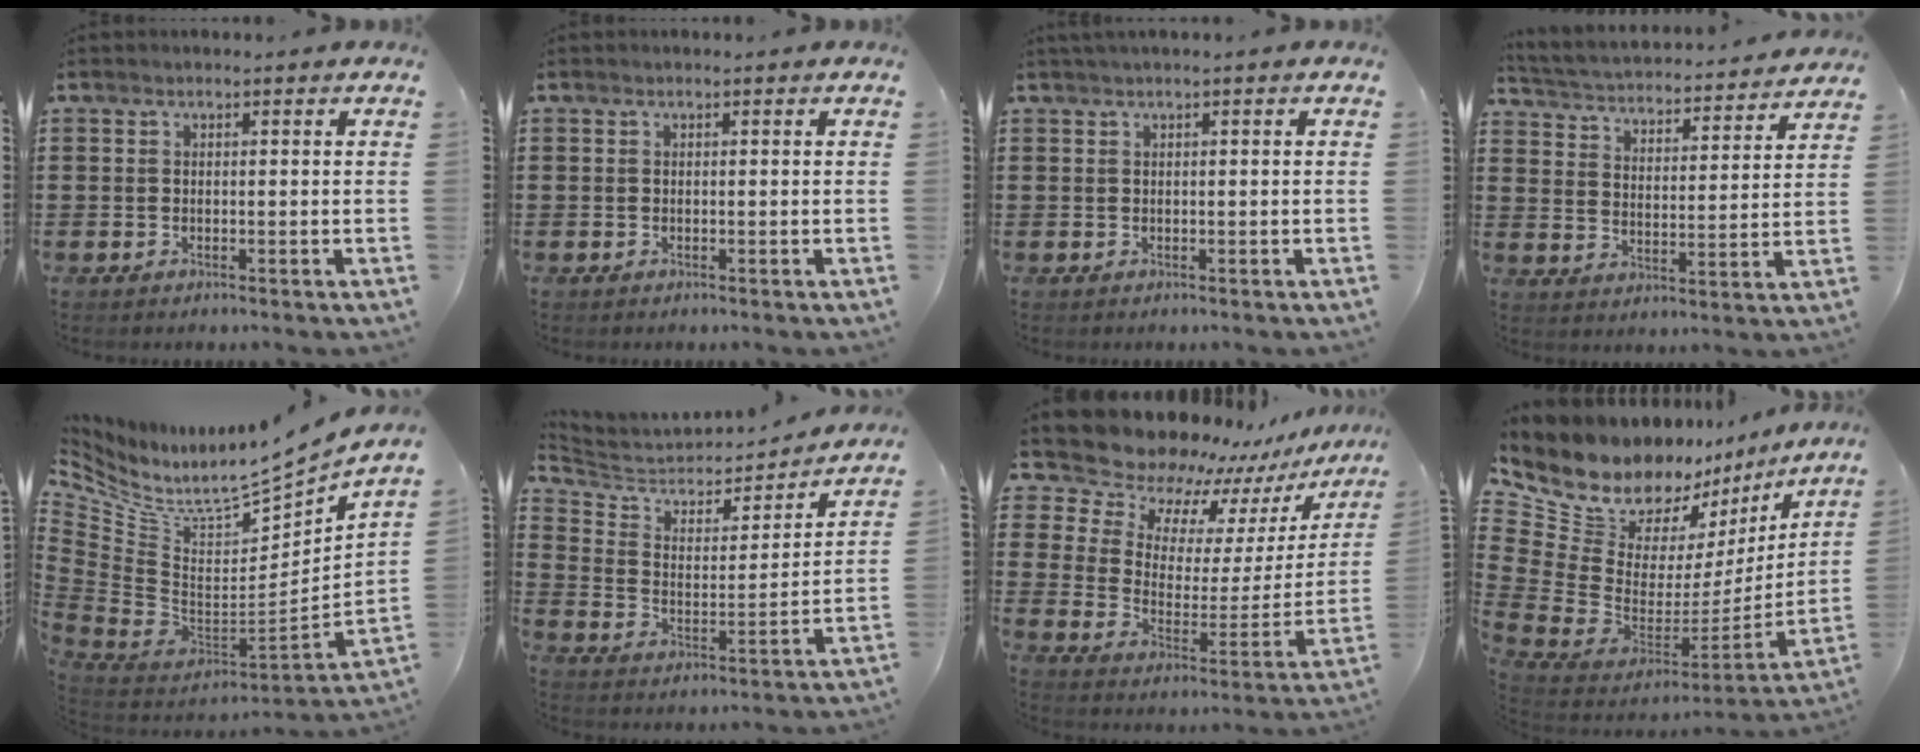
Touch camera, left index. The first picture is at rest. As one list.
[{"total": 0.0}, {"total": 0.6, "force": [0.2, -0.1, 0.5], "torque": [-0.009, -0.004, 0.006]}, {"total": 3.0, "force": [3.0, 0.0, 0.2], "torque": [-0.025, -0.032, 0.041]}, {"total": 7.3, "force": [5.1, 2.3, 4.6], "torque": [-0.106, -0.060, 0.080]}, {"total": 4.6, "force": [4.1, 1.8, 0.8], "torque": [-0.047, -0.031, 0.064]}, {"total": 10.3, "force": [9.9, 2.6, 0.3], "torque": [-0.059, -0.096, 0.172]}, {"total": 12.0, "force": [9.2, 6.6, 4.1], "torque": [-0.123, -0.090, 0.164]}]